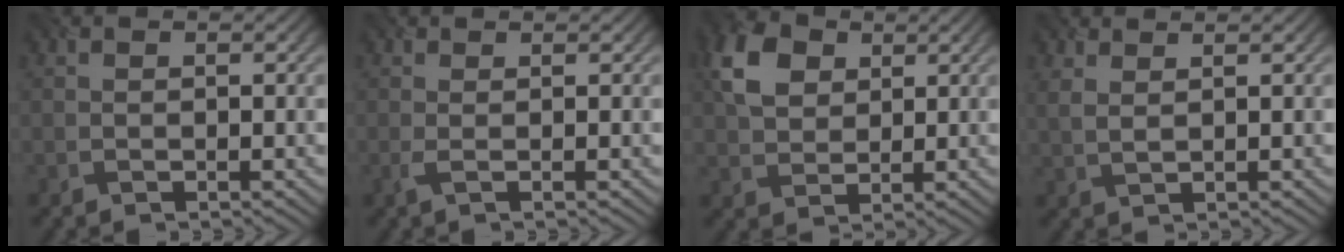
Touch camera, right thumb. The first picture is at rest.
{"total": 0.7, "force": [0.3, -0.4, 0.5], "torque": [-0.020, 0.000, 0.000]}
{"total": 6.6, "force": [2.7, 4.7, 3.6], "torque": [-0.097, 0.007, 0.045]}
{"total": 2.1, "force": [1.9, 0.1, 0.8], "torque": [-0.027, 0.000, 0.036]}